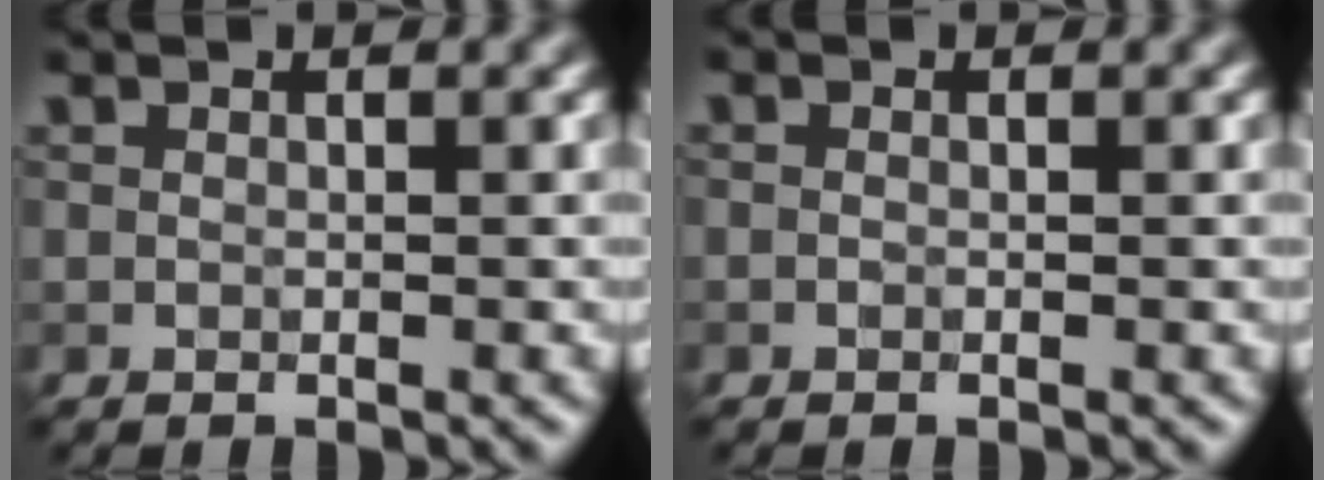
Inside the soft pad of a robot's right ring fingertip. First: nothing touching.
{"total": 0.0}